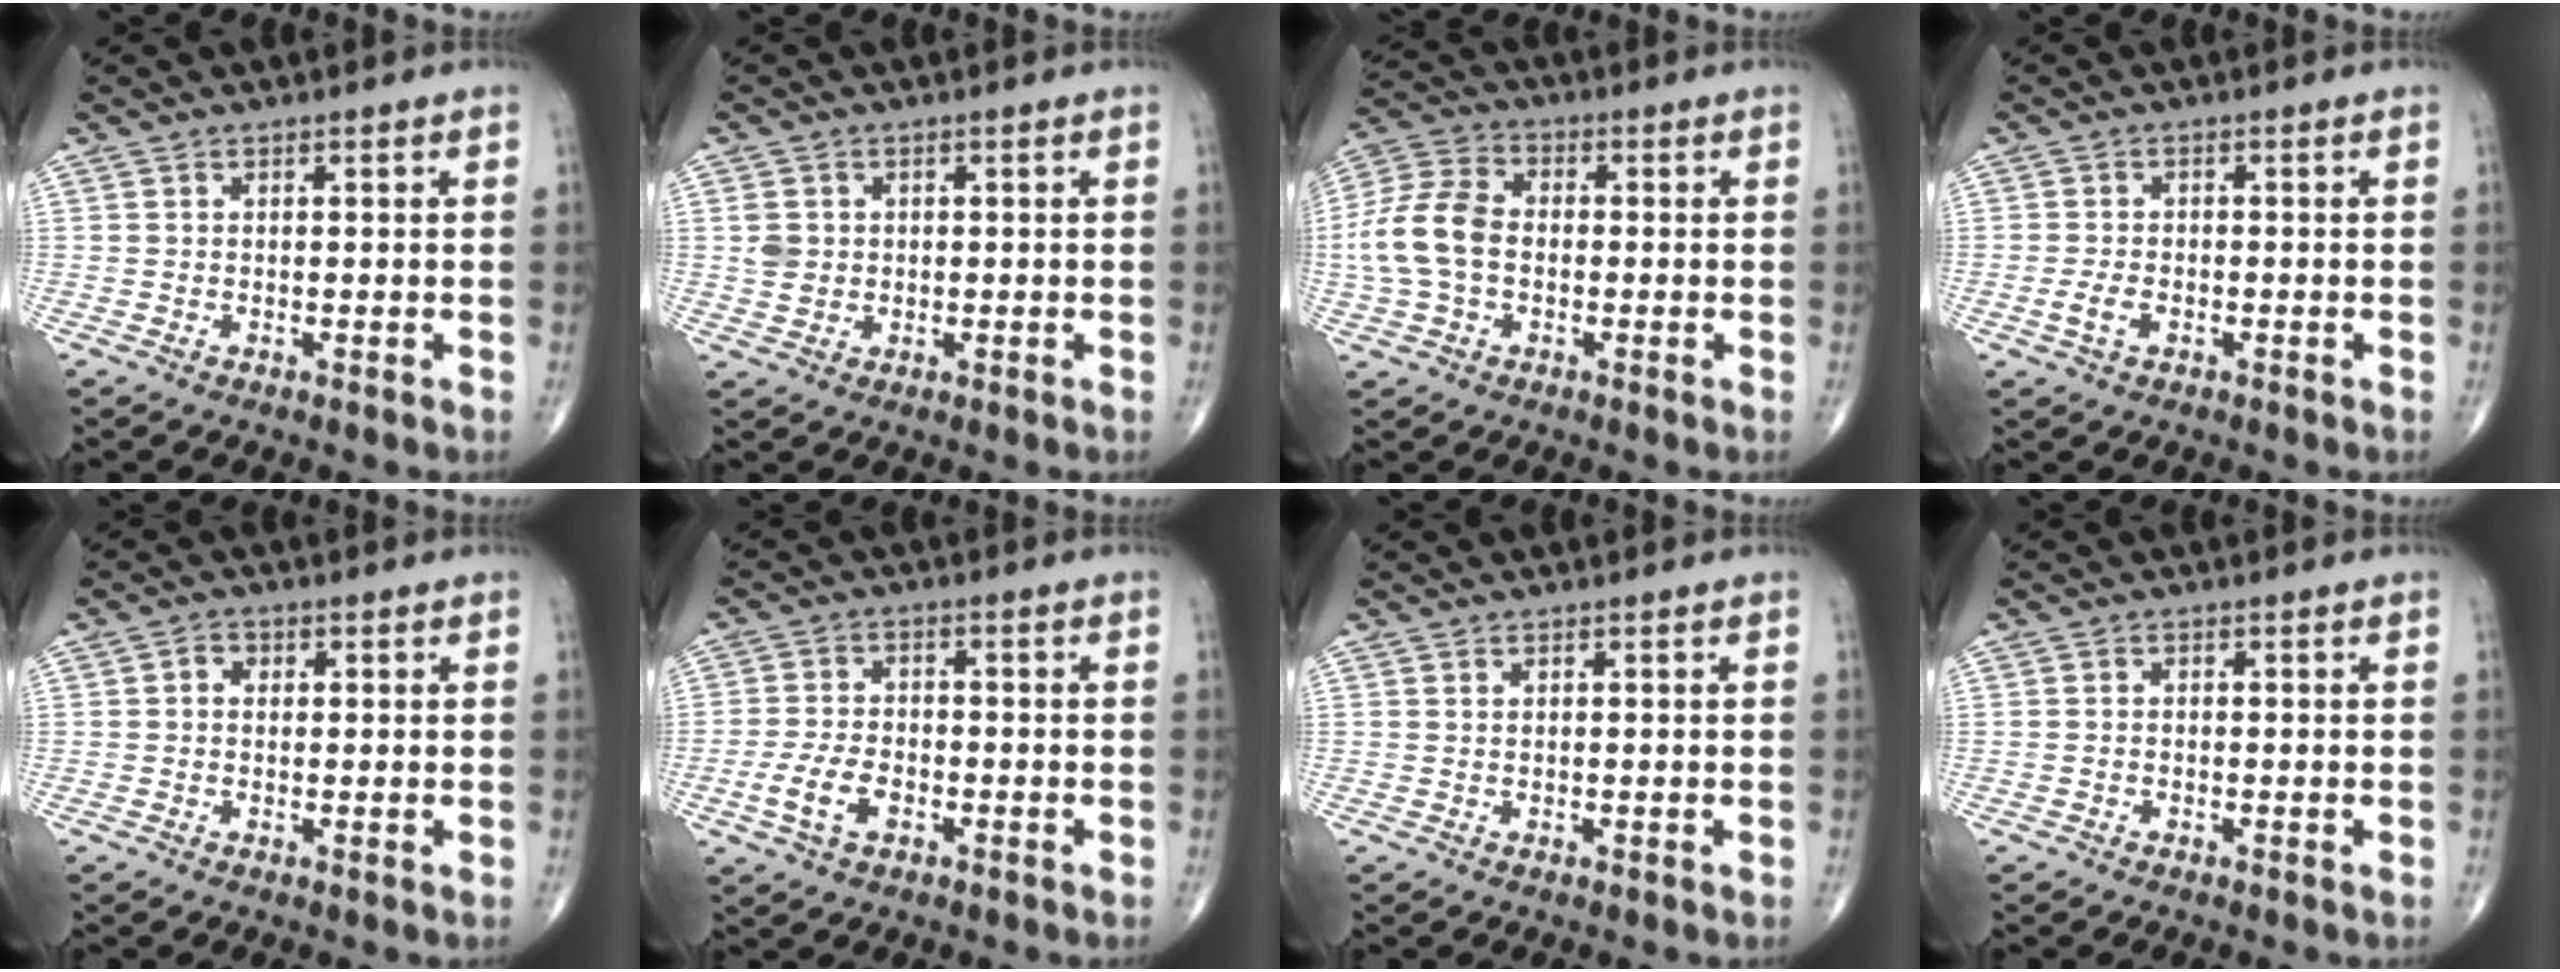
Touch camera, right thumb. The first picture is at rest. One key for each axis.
{"total": 3.3, "fx": 0.4, "fy": 2.9, "fz": 1.5, "tx": -0.017, "ty": 0.001, "tz": 0.012}
{"total": 11.6, "fx": -0.9, "fy": 8.0, "fz": 8.3, "tx": -0.173, "ty": 0.030, "tz": -0.026}
{"total": 2.8, "fx": -1.0, "fy": 1.6, "fz": 2.1, "tx": -0.047, "ty": 0.005, "tz": -0.019}
{"total": 1.9, "fx": 0.2, "fy": 1.6, "fz": 1.0, "tx": -0.009, "ty": 0.009, "tz": 0.000}
{"total": 6.5, "fx": -2.5, "fy": 3.8, "fz": 4.7, "tx": -0.098, "ty": 0.011, "tz": -0.049}
{"total": 0.0}
{"total": 0.6, "fx": -0.3, "fy": 0.4, "fz": 0.3, "tx": -0.004, "ty": 0.002, "tz": -0.008}